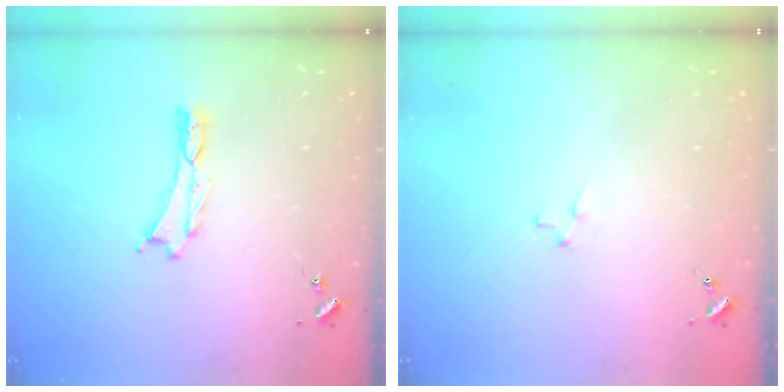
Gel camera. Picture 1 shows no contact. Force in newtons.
{"total": 2.0, "press": 2.0, "slide": 0.2}